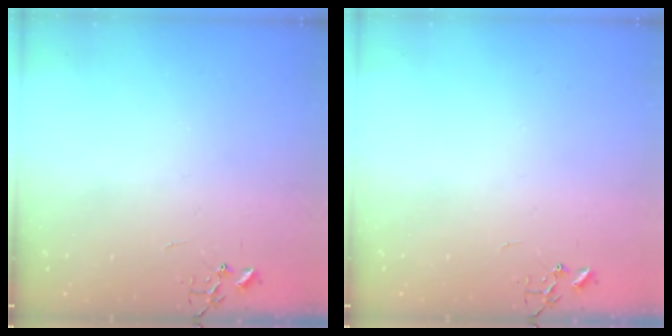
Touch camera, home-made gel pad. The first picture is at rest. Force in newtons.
{"total": 0.0}